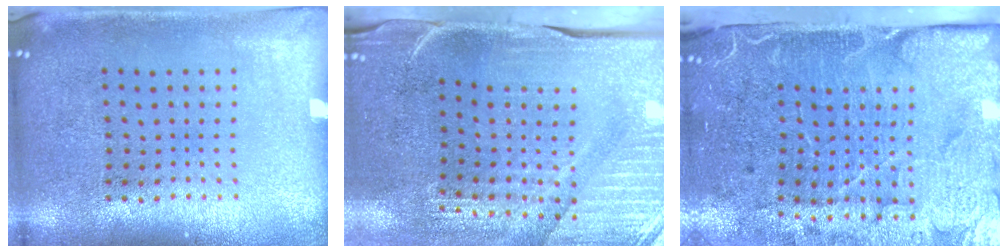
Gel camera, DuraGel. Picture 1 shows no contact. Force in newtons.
{"total": 4.5, "press": 3.9, "slide": 2.3}
{"total": 5.0, "press": 4.0, "slide": 3.0}